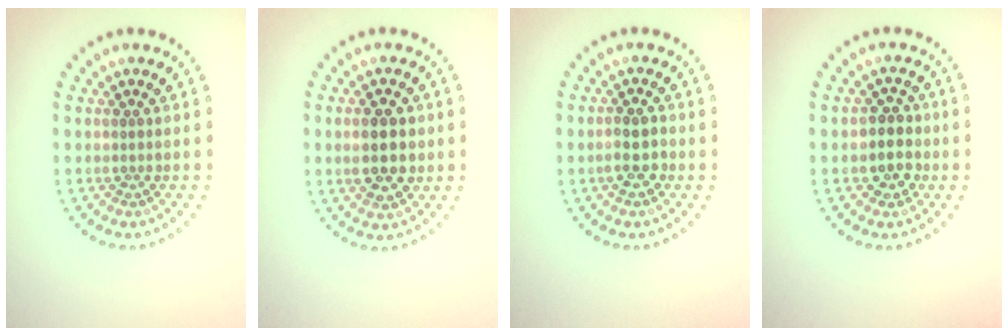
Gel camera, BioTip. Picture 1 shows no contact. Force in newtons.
{"total": 3.9, "press": 3.9, "slide": 0.2}
{"total": 2.3, "press": 2.3, "slide": 0.6}
{"total": 2.9, "press": 2.7, "slide": 1.0}